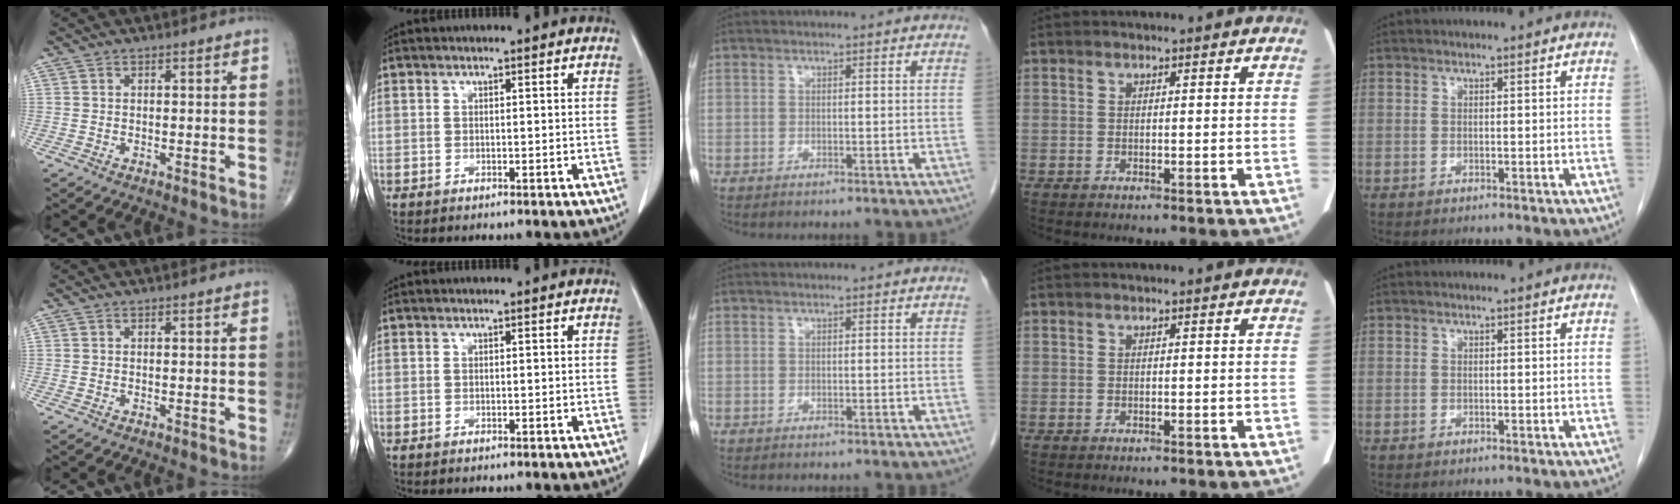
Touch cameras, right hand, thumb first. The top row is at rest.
{}